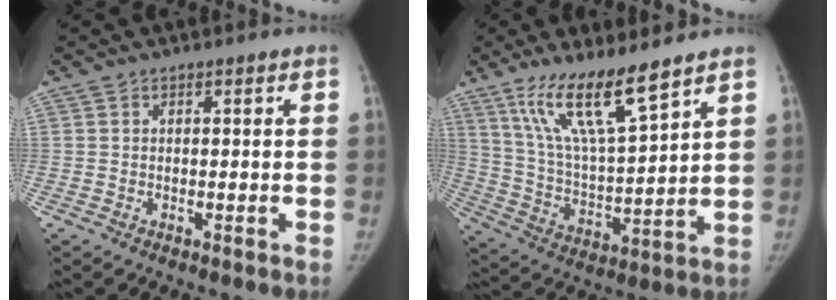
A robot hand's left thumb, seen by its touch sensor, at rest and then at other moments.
{"total": 15.0, "force": [10.3, 2.6, 10.6], "torque": [-0.187, -0.060, 0.207]}